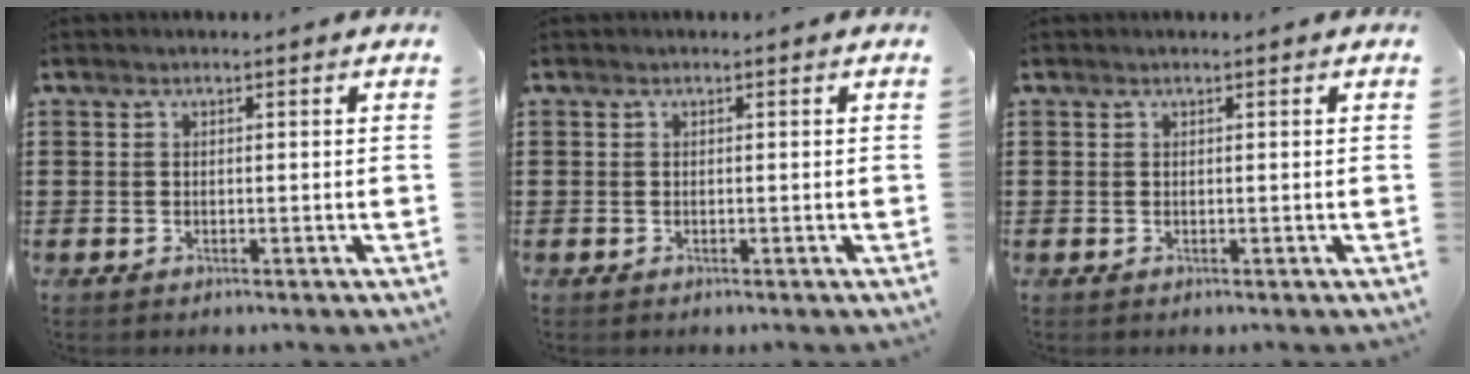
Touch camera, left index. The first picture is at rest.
{"total": 0.0}
{"total": 0.0}